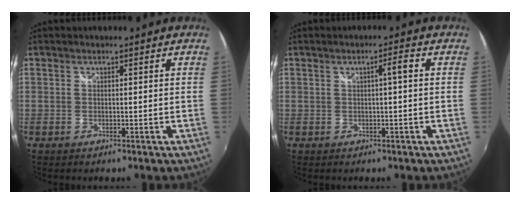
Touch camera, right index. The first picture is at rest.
{"total": 2.2, "force": [0.2, 0.0, 2.2], "torque": [-0.037, 0.006, 0.004]}